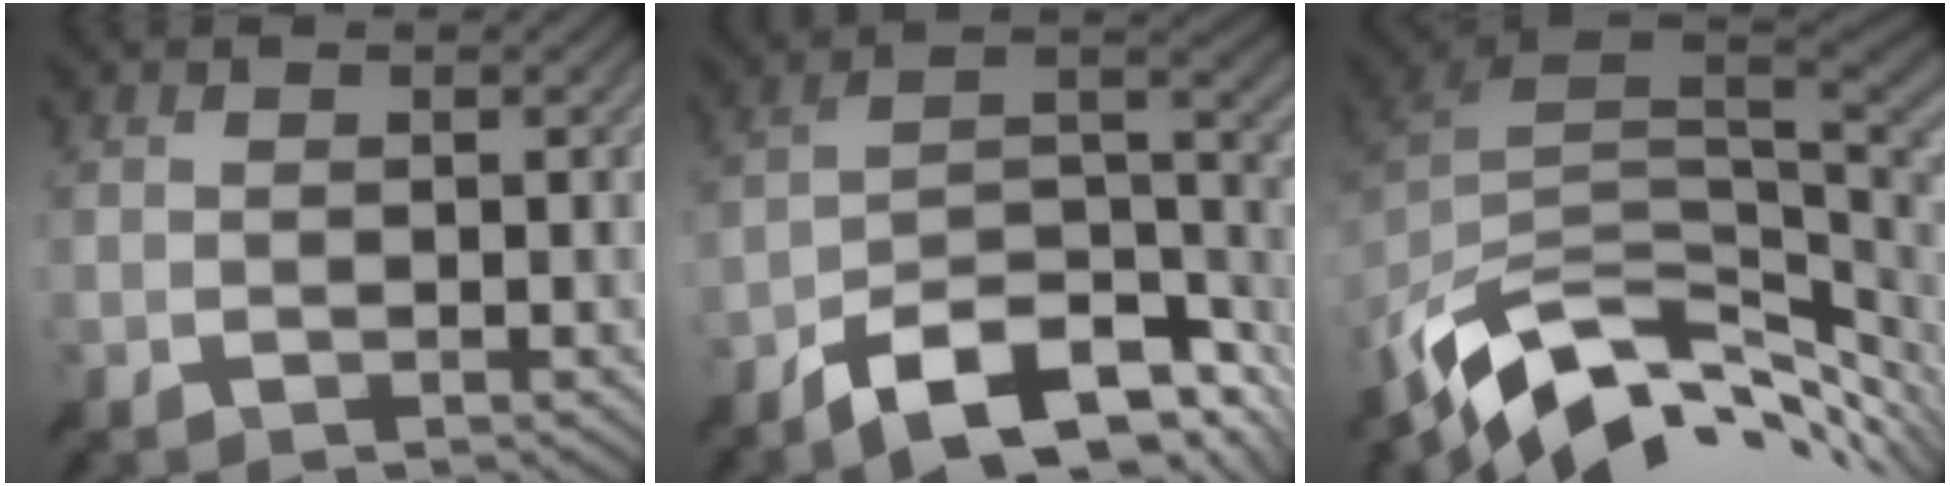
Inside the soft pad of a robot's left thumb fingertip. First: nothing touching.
{"total": 14.2, "force": [-9.8, 4.4, 9.3], "torque": [-0.160, -0.005, -0.172]}
{"total": 12.9, "force": [-4.8, 7.6, 9.3], "torque": [-0.206, -0.028, -0.073]}